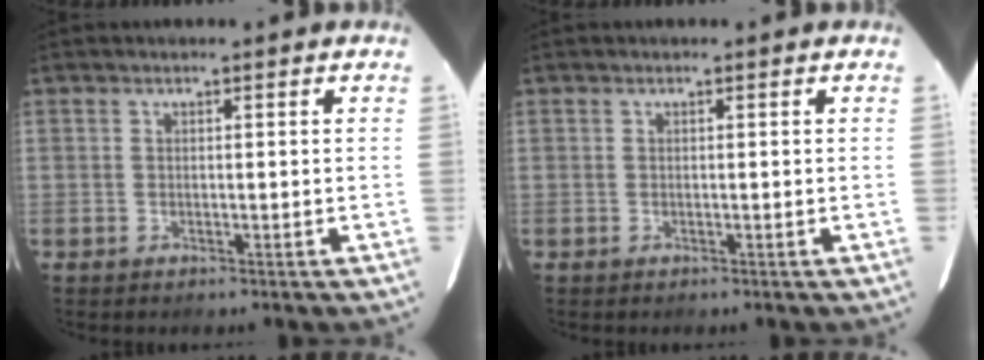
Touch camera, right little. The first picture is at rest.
{"total": 0.0}